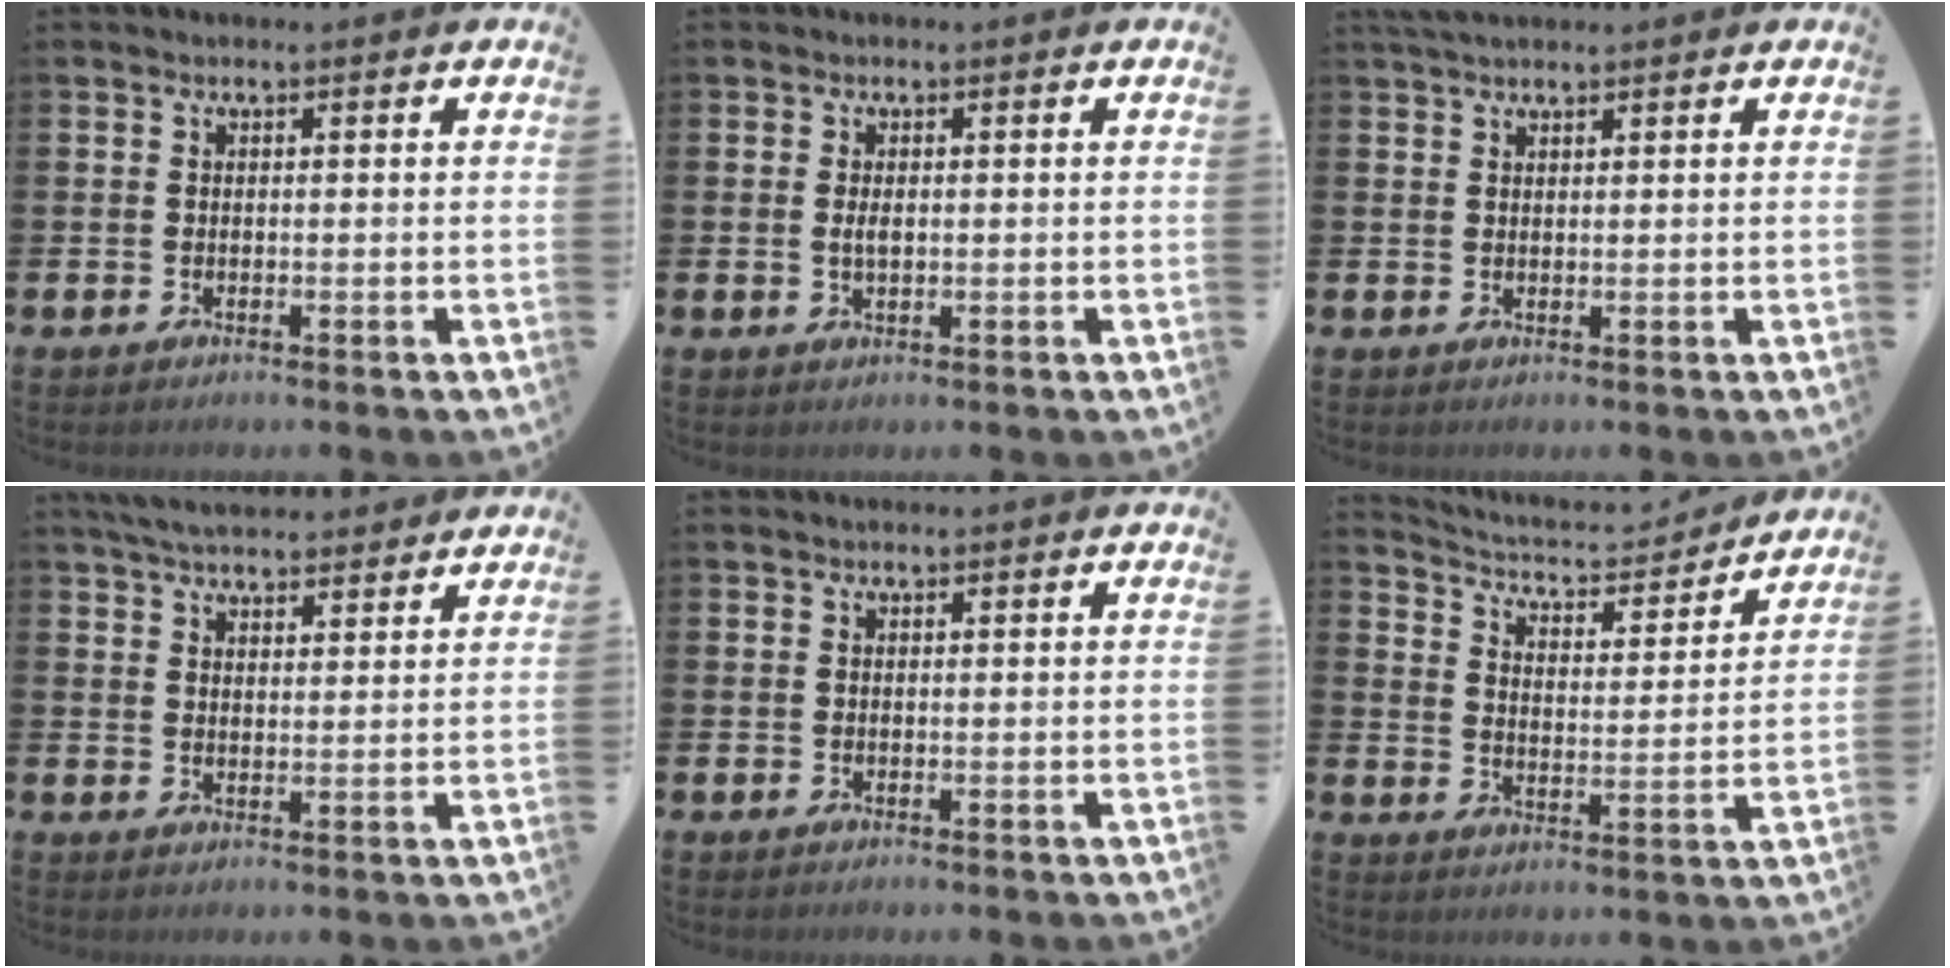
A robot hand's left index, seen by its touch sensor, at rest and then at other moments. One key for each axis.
{"total": 1.4, "fx": 0.1, "fy": 0.7, "fz": 1.2, "tx": -0.021, "ty": 0.003, "tz": 0.000}
{"total": 2.3, "fx": 2.0, "fy": 0.6, "fz": 0.8, "tx": -0.016, "ty": -0.001, "tz": 0.036}
{"total": 5.1, "fx": 4.9, "fy": 1.0, "fz": 1.0, "tx": -0.027, "ty": -0.019, "tz": 0.089}
{"total": 0.0}
{"total": 5.3, "fx": 5.0, "fy": 1.3, "fz": 1.1, "tx": -0.050, "ty": -0.040, "tz": 0.081}